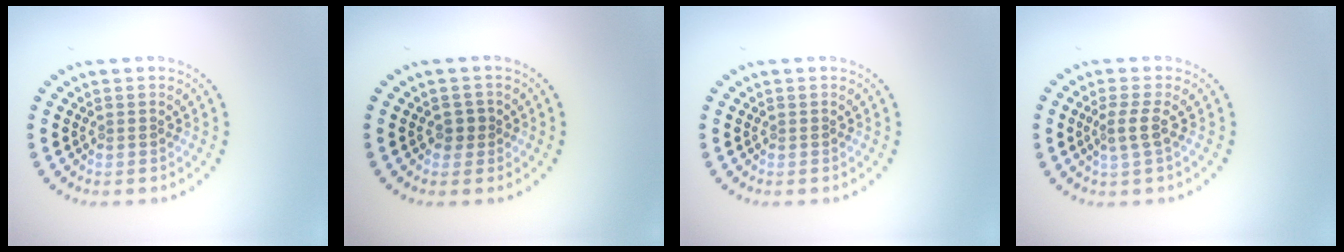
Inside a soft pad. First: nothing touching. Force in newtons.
{"total": 1.3, "press": 1.2, "slide": 0.5}
{"total": 0.0}
{"total": 1.9, "press": 1.4, "slide": 1.2}